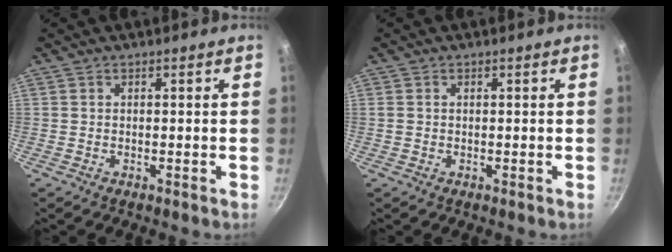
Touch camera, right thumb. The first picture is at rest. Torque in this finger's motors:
{"motor_torque": [0.01, -0.05, -0.52, 0.15, 0.06]}